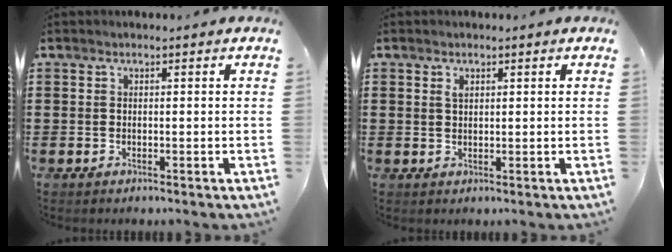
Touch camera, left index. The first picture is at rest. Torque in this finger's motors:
{"motor_torque": [0.75, -0.88, 0.18, 0.04]}